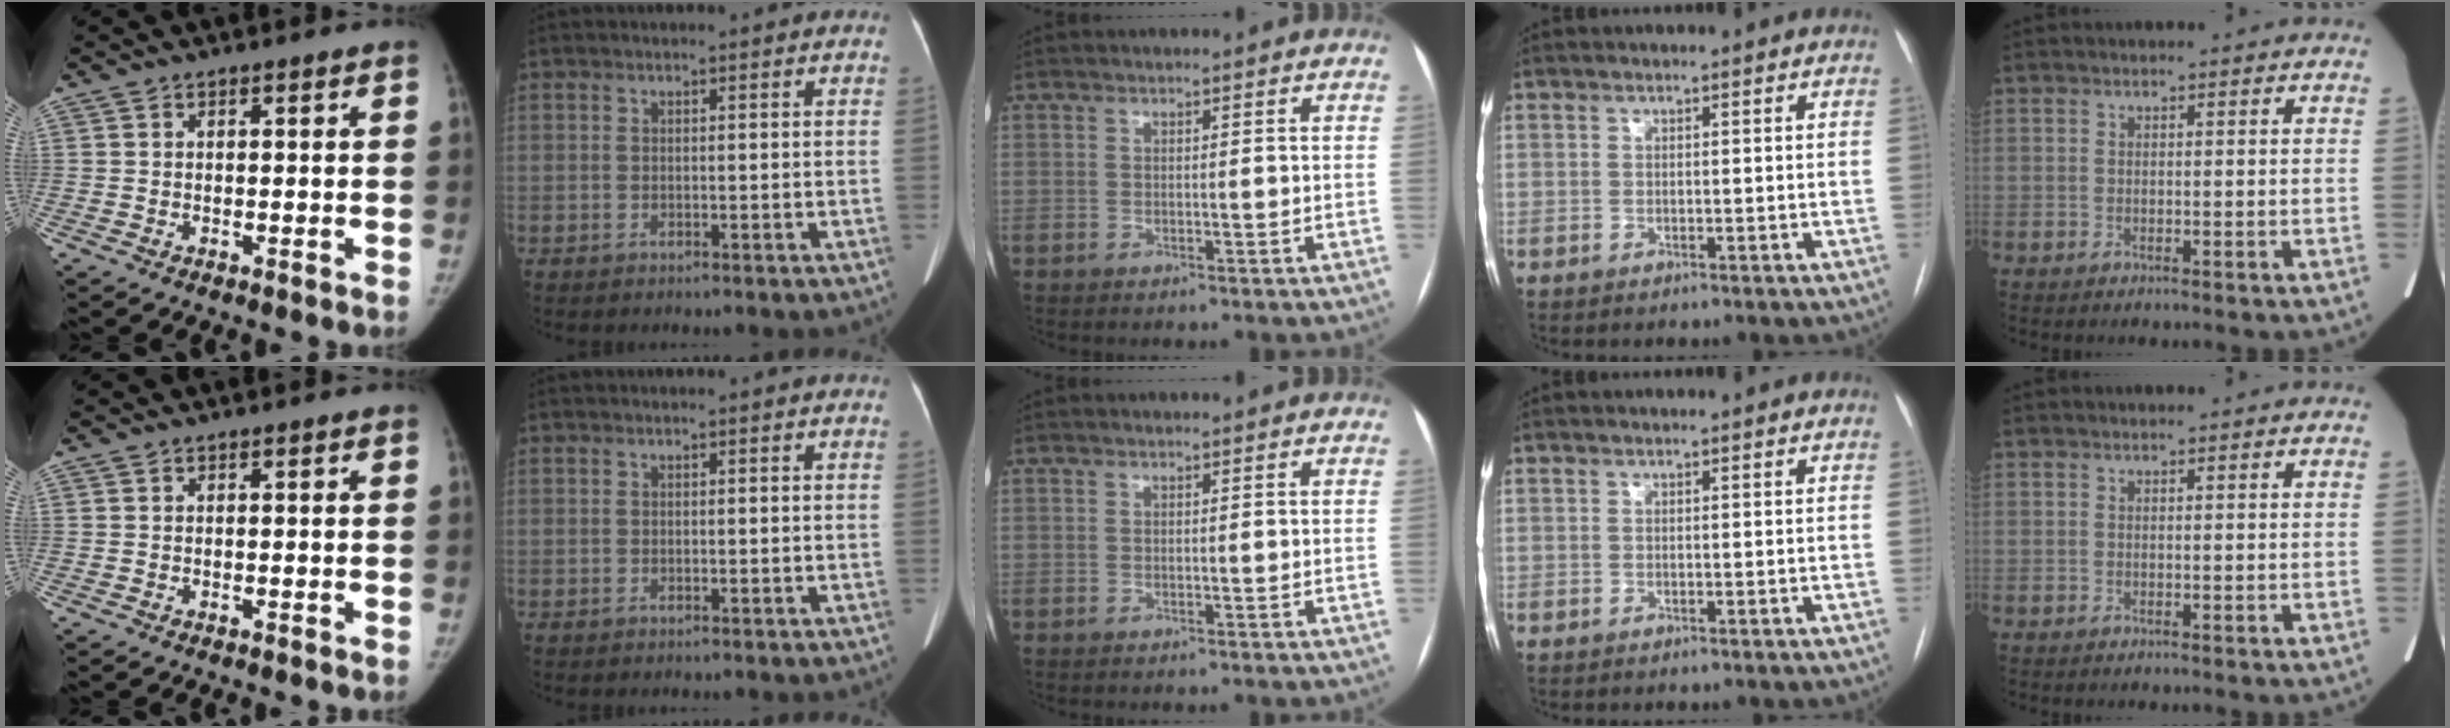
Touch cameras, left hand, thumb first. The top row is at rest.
{}